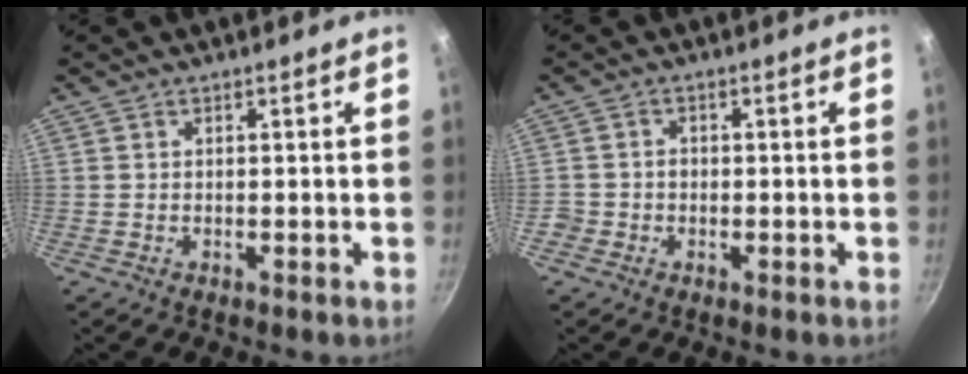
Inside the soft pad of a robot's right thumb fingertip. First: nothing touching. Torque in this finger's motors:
{"motor_torque": [0.08, 0.19, 0.30, 0.12, -0.02]}